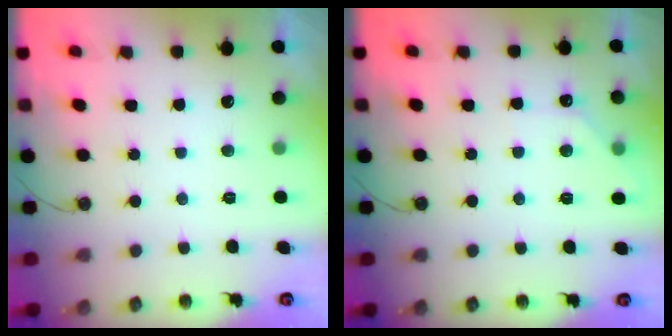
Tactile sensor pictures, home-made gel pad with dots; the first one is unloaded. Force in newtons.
{"total": 5.6, "press": 5.6, "slide": 0.3}